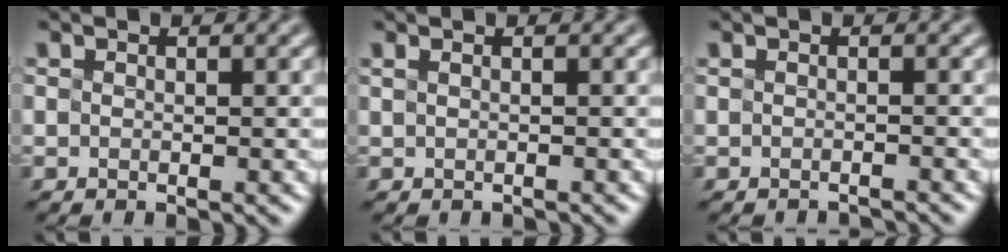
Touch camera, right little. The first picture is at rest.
{"total": 0.8, "force": [0.3, 0.4, 0.7], "torque": [-0.006, 0.001, -0.002]}
{"total": 1.6, "force": [-1.5, -0.1, 0.4], "torque": [0.003, -0.012, -0.022]}